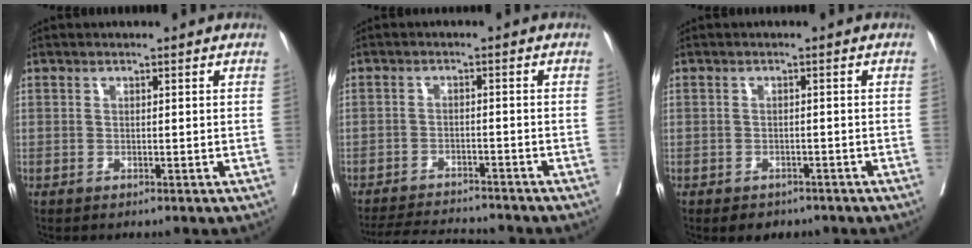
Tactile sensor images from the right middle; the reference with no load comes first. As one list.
[{"total": 9.6, "force": [-9.2, 1.2, 2.5], "torque": [-0.040, -0.004, -0.136]}, {"total": 3.6, "force": [-2.8, 2.1, 0.9], "torque": [-0.005, 0.003, -0.036]}]